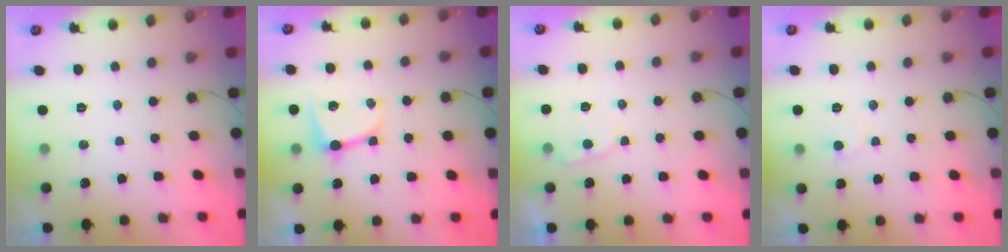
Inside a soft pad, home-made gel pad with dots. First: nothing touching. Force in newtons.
{"total": 7.2, "press": 7.1, "slide": 0.7}
{"total": 4.0, "press": 3.9, "slide": 0.5}
{"total": 5.6, "press": 5.6, "slide": 0.3}